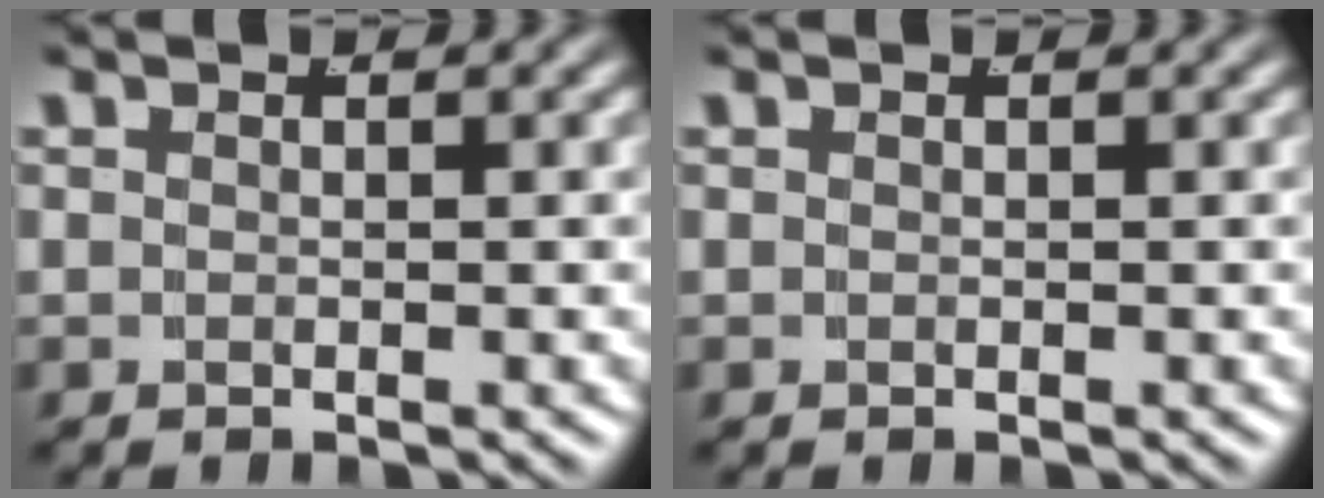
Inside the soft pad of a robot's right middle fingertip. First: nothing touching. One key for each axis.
{"total": 0.0}